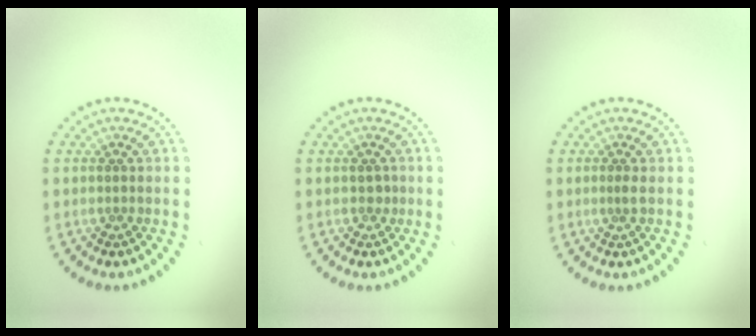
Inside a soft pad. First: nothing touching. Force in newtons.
{"total": 0.6, "press": 0.5, "slide": 0.1}
{"total": 0.7, "press": 0.4, "slide": 0.6}